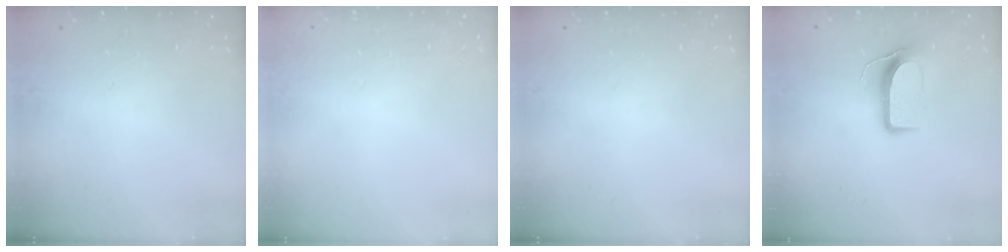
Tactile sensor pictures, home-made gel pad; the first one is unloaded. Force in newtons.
{"total": 0.0}
{"total": 0.0}
{"total": 8.9, "press": 8.9, "slide": 0.7}